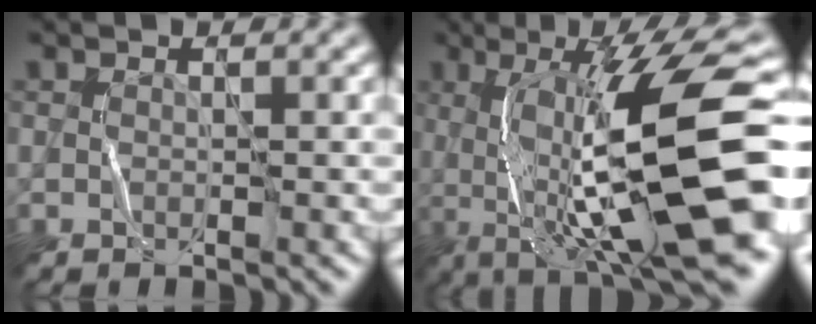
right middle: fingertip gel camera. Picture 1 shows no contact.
{"total": 14.5, "force": [-0.6, 3.8, 13.9], "torque": [-0.198, 0.008, -0.008]}